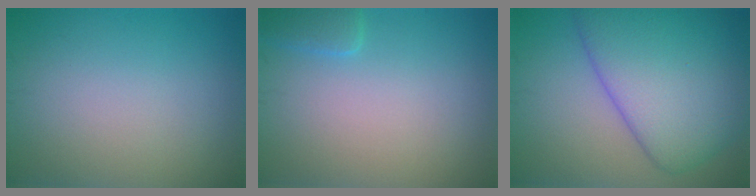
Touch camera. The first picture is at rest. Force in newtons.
{"total": 1.7, "press": 1.7, "slide": 0.1}
{"total": 10.2, "press": 10.2, "slide": 0.4}